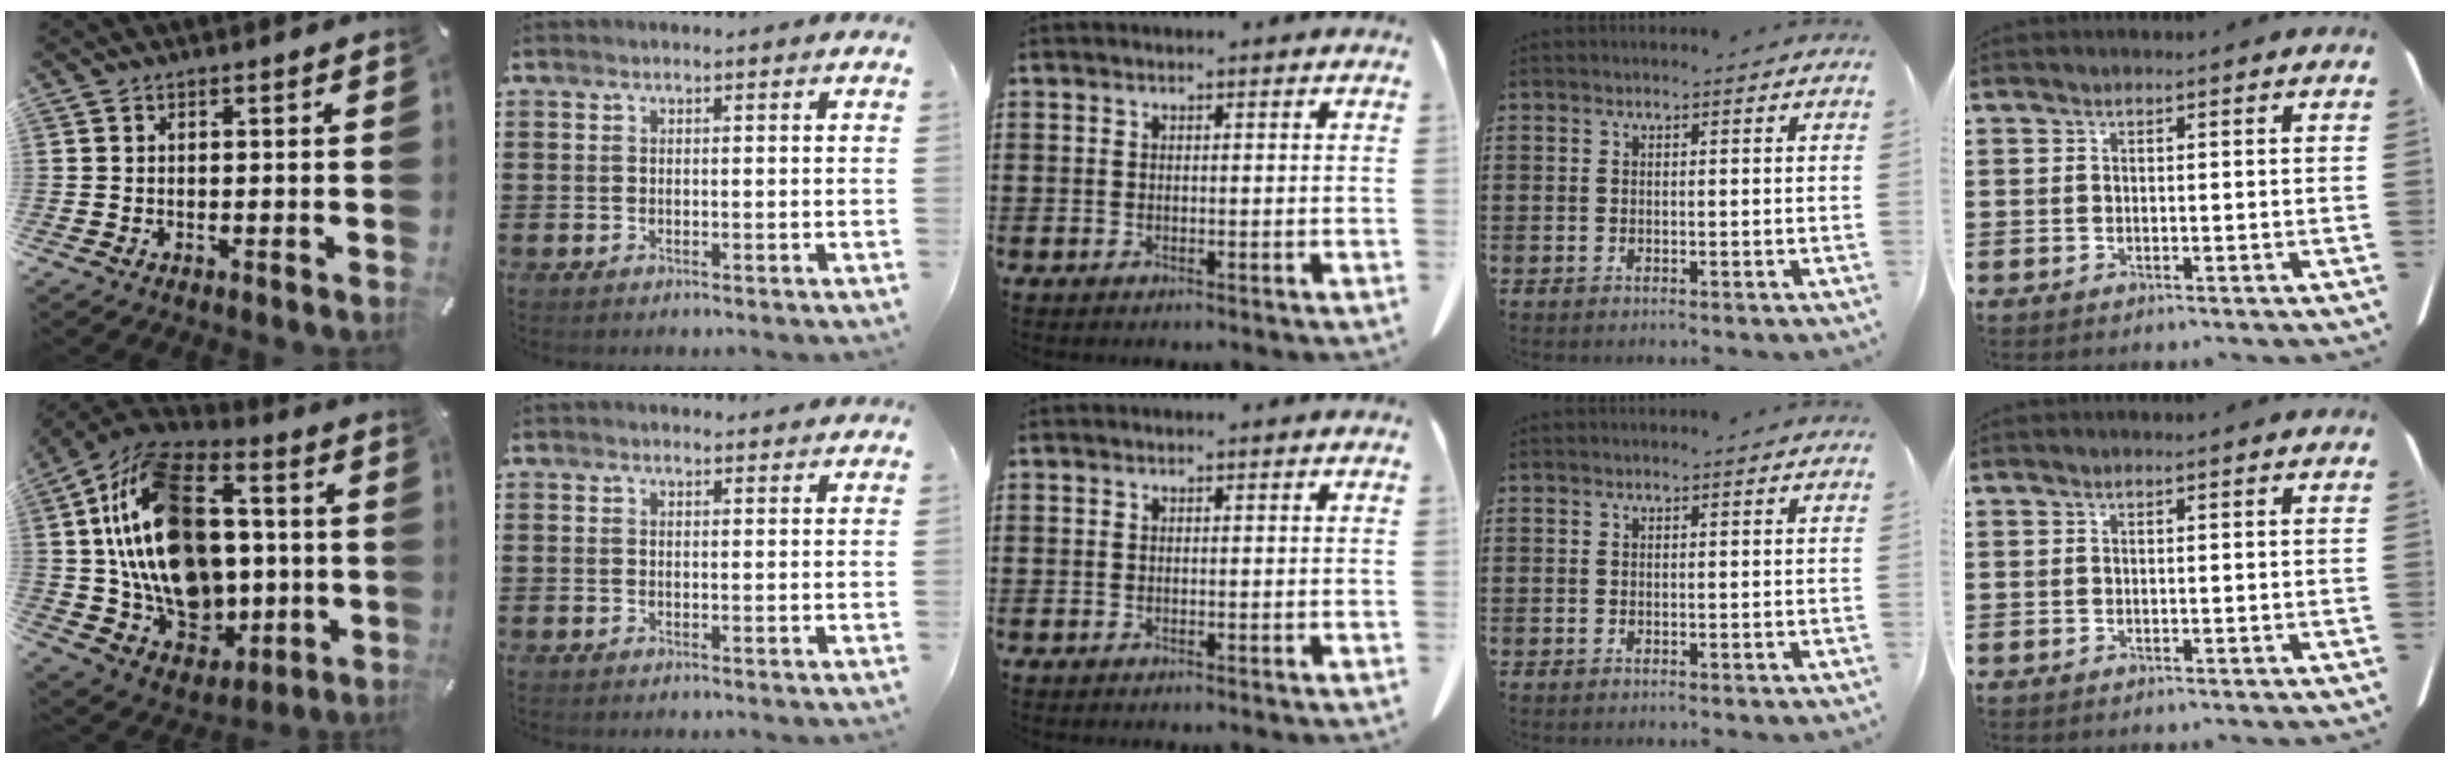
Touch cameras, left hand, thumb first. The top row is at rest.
{"thumb": {"total": 24.1, "force": [2.9, 17.5, 16.4], "torque": [-0.316, -0.015, 0.061]}, "index": {"total": 0.9, "force": [0.9, 0.2, 0.1], "torque": [-0.005, 0.001, 0.018]}}